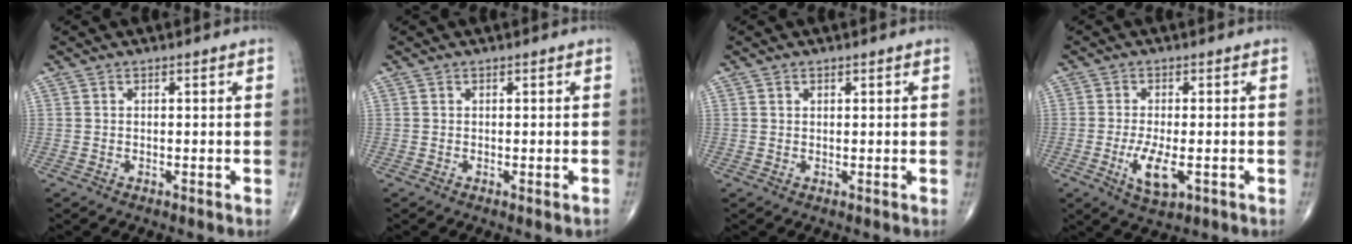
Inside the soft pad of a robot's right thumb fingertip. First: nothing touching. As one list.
[{"total": 1.0, "force": [-0.4, 0.2, 0.8], "torque": [-0.010, -0.004, -0.004]}, {"total": 0.6, "force": [0.4, 0.5, 0.2], "torque": [0.001, -0.003, 0.006]}, {"total": 6.3, "force": [-1.9, 2.5, 5.5], "torque": [-0.104, -0.011, -0.028]}]